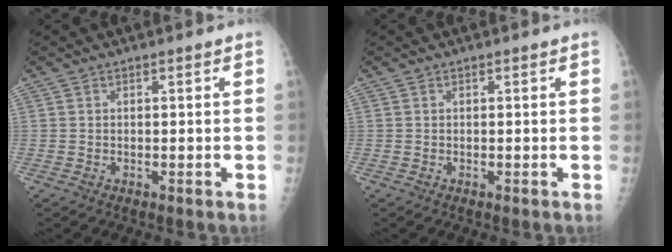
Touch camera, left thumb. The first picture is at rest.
{"total": 0.0}